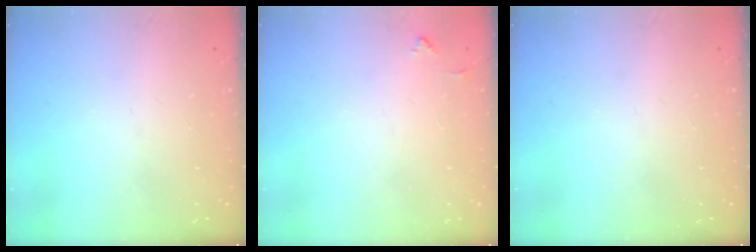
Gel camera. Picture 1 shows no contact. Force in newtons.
{"total": 4.1, "press": 4.0, "slide": 0.6}
{"total": 0.0}